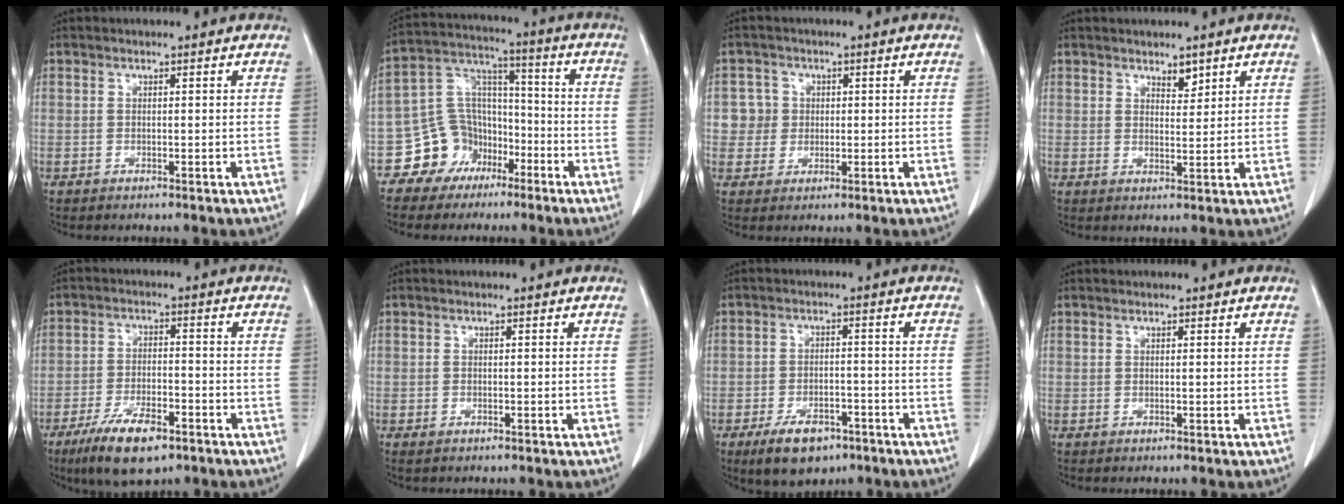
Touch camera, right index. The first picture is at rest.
{"total": 11.0, "force": [-5.9, 9.0, 2.5], "torque": [-0.050, 0.055, -0.097]}
{"total": 4.2, "force": [0.3, 4.2, 0.4], "torque": [0.005, 0.015, 0.009]}
{"total": 2.7, "force": [1.9, 1.3, 1.4], "torque": [-0.023, -0.004, 0.037]}
{"total": 10.4, "force": [-6.4, 3.6, 7.3], "torque": [-0.138, -0.011, -0.106]}
{"total": 1.3, "force": [-0.5, 0.8, 0.8], "torque": [-0.020, 0.000, -0.005]}
{"total": 8.6, "force": [-5.4, 4.4, 5.0], "torque": [-0.090, -0.005, -0.083]}
{"total": 0.0}